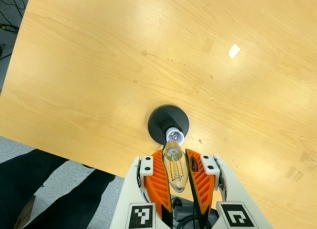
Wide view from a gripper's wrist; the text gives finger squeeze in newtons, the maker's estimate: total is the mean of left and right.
{"total": 21.8, "left": 24.9, "right": 18.8}